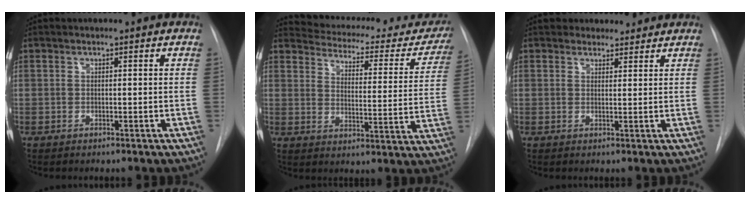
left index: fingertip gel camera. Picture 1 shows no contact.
{"total": 22.7, "force": [20.6, 6.6, 7.0], "torque": [-0.089, -0.055, 0.237]}
{"total": 3.4, "force": [2.9, 1.8, -0.2], "torque": [0.015, 0.003, 0.035]}